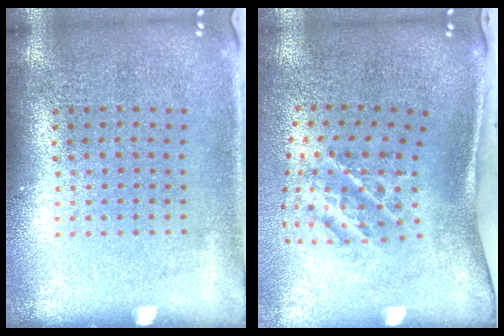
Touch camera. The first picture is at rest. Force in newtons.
{"total": 1.8, "press": 1.2, "slide": 1.3}